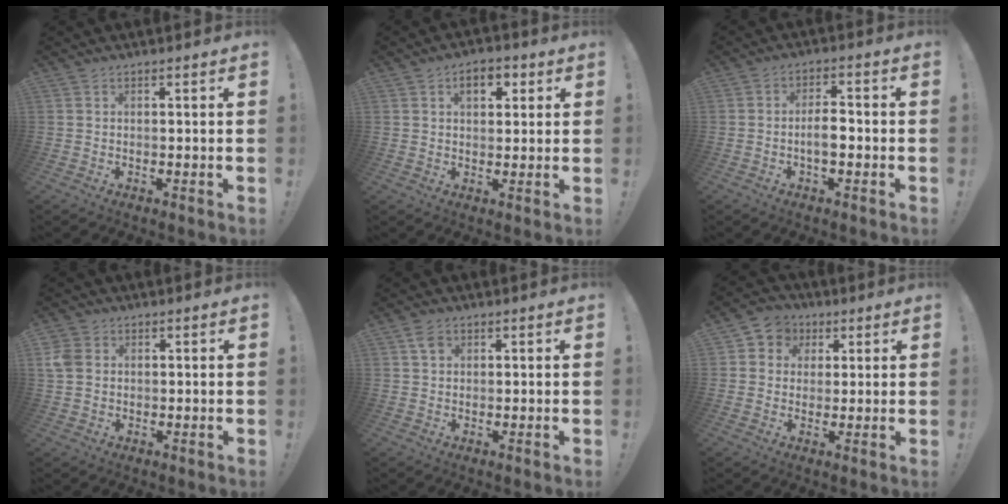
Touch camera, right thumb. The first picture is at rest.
{"total": 6.3, "force": [2.5, 3.9, 4.3], "torque": [-0.060, 0.003, 0.040]}
{"total": 5.8, "force": [-1.5, 2.4, 5.0], "torque": [-0.086, 0.008, -0.030]}
{"total": 5.8, "force": [1.2, 4.7, 3.2], "torque": [-0.061, 0.002, 0.023]}
{"total": 2.8, "force": [1.4, 1.9, 1.4], "torque": [-0.012, -0.002, 0.024]}
{"total": 6.3, "force": [1.1, 6.0, 1.5], "torque": [-0.022, 0.002, 0.025]}